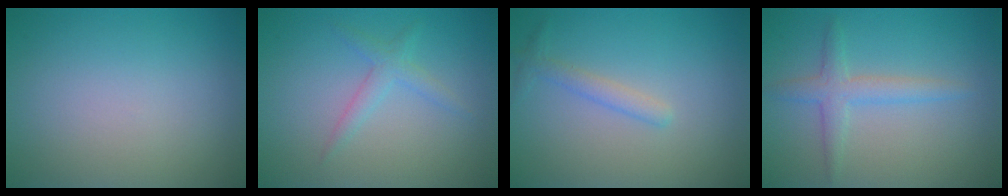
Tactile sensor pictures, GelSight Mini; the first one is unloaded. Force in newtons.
{"total": 1.7, "press": 1.7, "slide": 0.1}
{"total": 1.5, "press": 1.5, "slide": 0.1}
{"total": 2.5, "press": 2.5, "slide": 0.0}